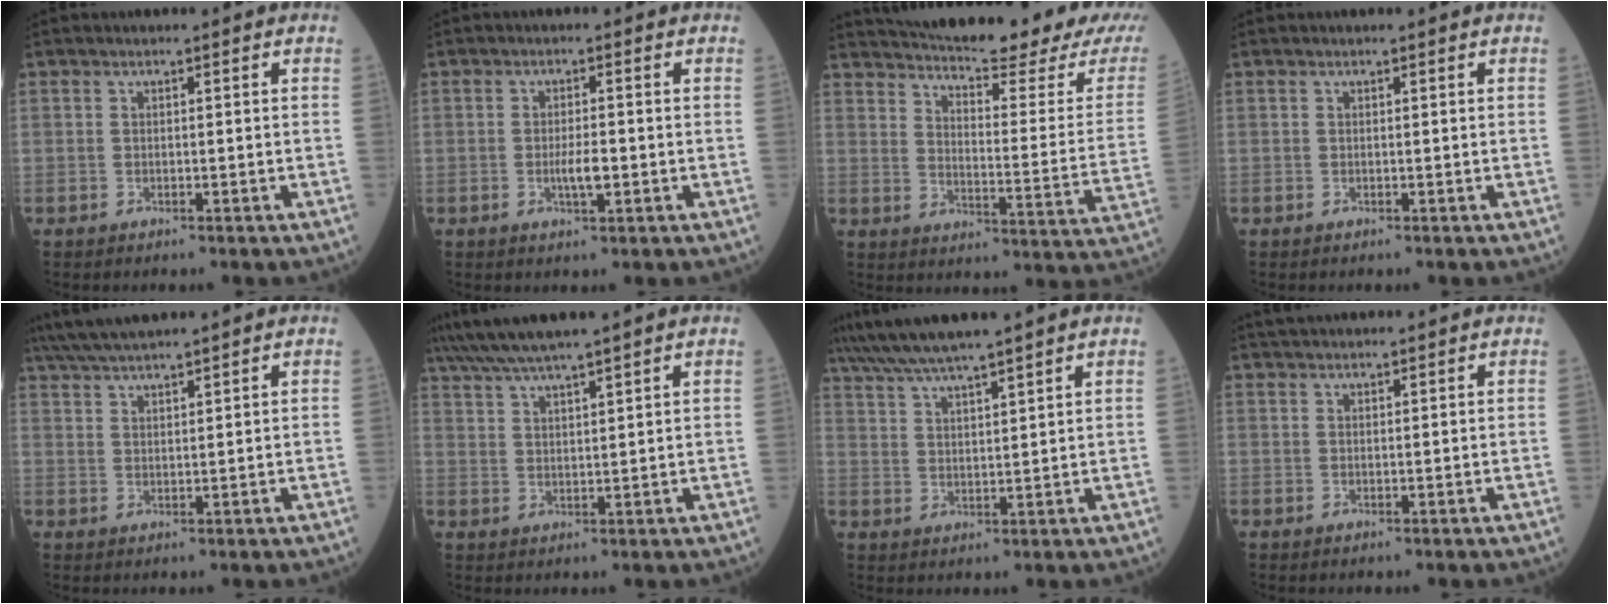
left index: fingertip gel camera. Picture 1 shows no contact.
{"total": 3.0, "force": [-0.9, 0.7, 2.8], "torque": [-0.055, -0.005, -0.015]}
{"total": 24.8, "force": [21.4, 1.9, 12.4], "torque": [-0.192, -0.062, 0.271]}
{"total": 0.0}
{"total": 6.5, "force": [5.7, -0.6, 3.0], "torque": [-0.059, 0.023, 0.108]}
{"total": 7.7, "force": [6.6, -1.2, 3.8], "torque": [-0.071, 0.019, 0.117]}
{"total": 9.0, "force": [7.8, -1.1, 4.3], "torque": [-0.080, 0.018, 0.136]}
{"total": 3.3, "force": [3.0, 0.3, 1.3], "torque": [-0.016, 0.032, 0.050]}